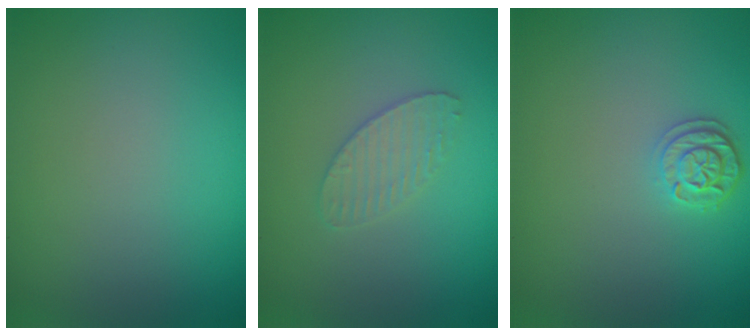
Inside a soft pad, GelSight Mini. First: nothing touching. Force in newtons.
{"total": 2.0, "press": 2.0, "slide": 0.1}
{"total": 2.0, "press": 1.9, "slide": 0.5}